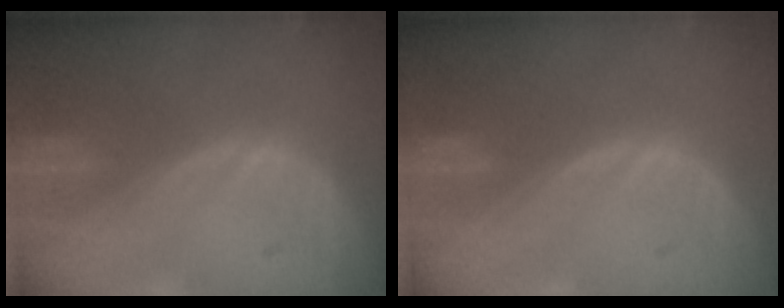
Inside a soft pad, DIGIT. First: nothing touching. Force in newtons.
{"total": 0.0}